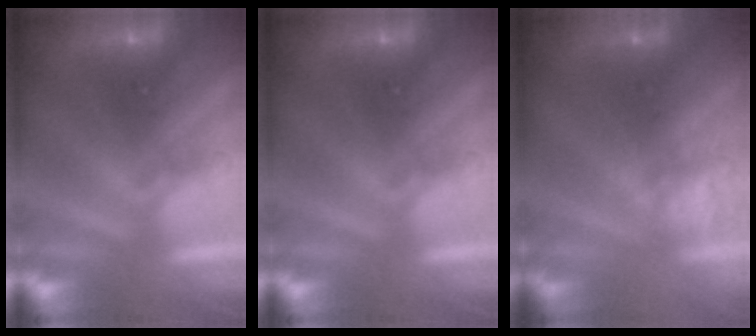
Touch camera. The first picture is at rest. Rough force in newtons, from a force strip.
{"total": 0.0}
{"total": 4.3}